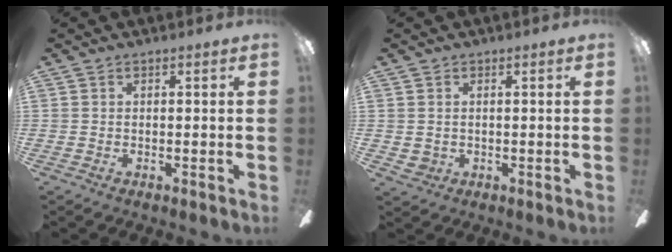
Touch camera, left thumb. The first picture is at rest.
{"total": 2.0, "force": [0.8, 1.8, 0.1], "torque": [-0.005, 0.000, 0.014]}